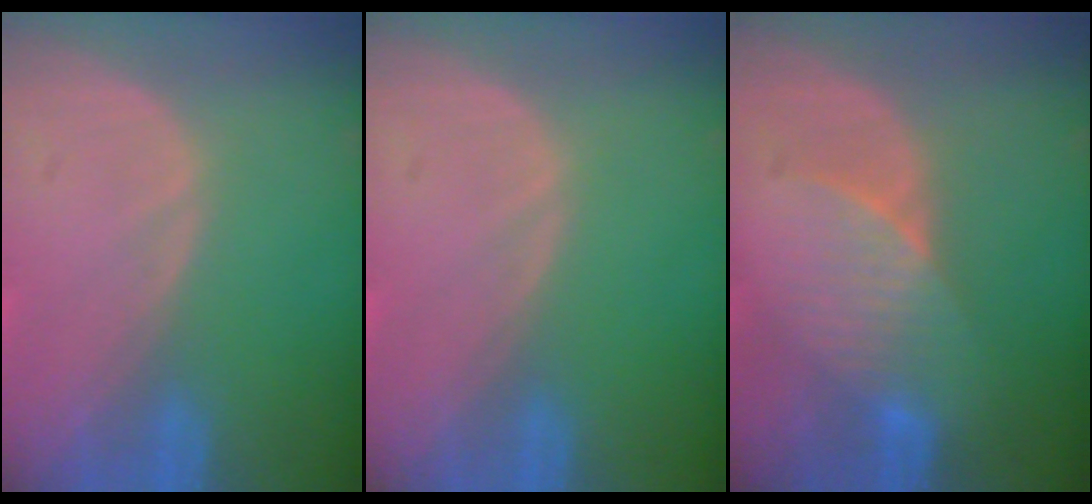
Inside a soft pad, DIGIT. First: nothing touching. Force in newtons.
{"total": 0.0}
{"total": 5.2, "press": 5.1, "slide": 1.3}